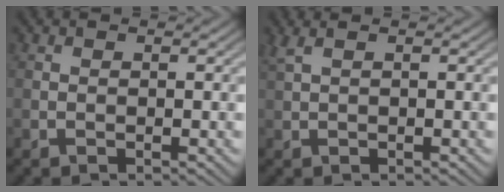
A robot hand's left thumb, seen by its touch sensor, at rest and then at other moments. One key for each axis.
{"total": 1.7, "fx": 1.1, "fy": 0.3, "fz": 1.3, "tx": -0.034, "ty": 0.009, "tz": 0.023}